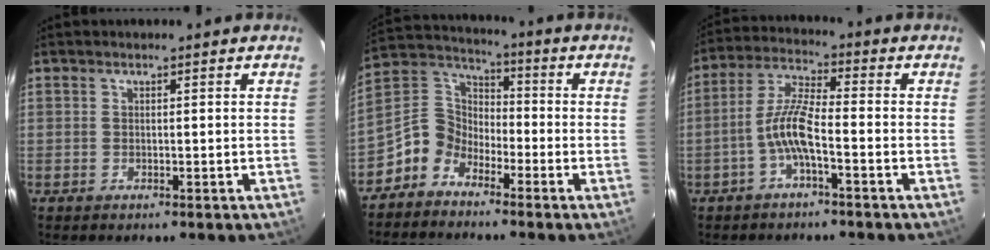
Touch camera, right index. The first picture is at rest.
{"total": 7.5, "force": [-5.2, 5.1, 1.8], "torque": [-0.045, 0.039, -0.126]}
{"total": 7.1, "force": [-2.8, 1.1, 6.4], "torque": [-0.142, 0.012, -0.055]}